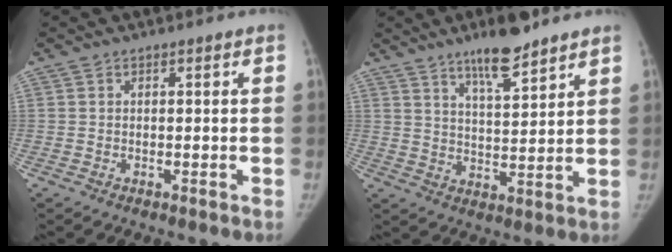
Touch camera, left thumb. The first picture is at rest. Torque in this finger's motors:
{"motor_torque": [0.30, -0.56, 1.19, -1.17, 0.11]}